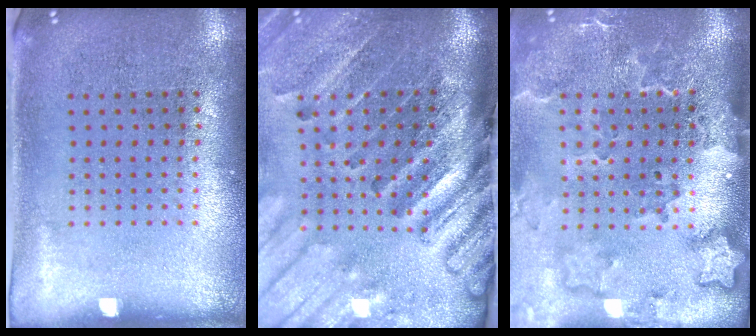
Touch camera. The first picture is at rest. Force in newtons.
{"total": 4.4, "press": 3.2, "slide": 3.0}
{"total": 3.0, "press": 2.3, "slide": 1.9}